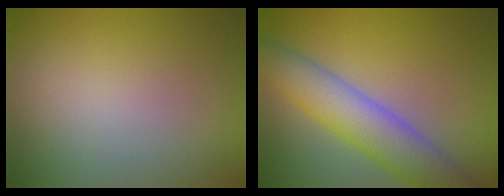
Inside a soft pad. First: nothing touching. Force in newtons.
{"total": 6.4, "press": 6.4, "slide": 0.5}